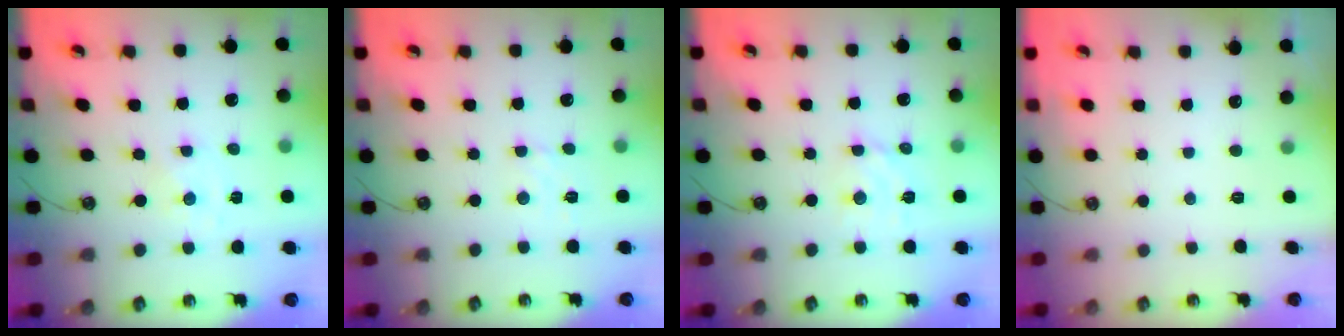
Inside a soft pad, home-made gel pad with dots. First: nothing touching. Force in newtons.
{"total": 1.6, "press": 1.5, "slide": 0.5}
{"total": 5.2, "press": 5.2, "slide": 0.3}
{"total": 0.0}